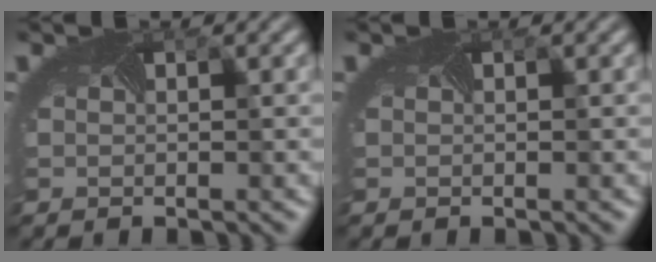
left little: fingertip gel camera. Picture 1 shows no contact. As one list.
[{"total": 0.0}]